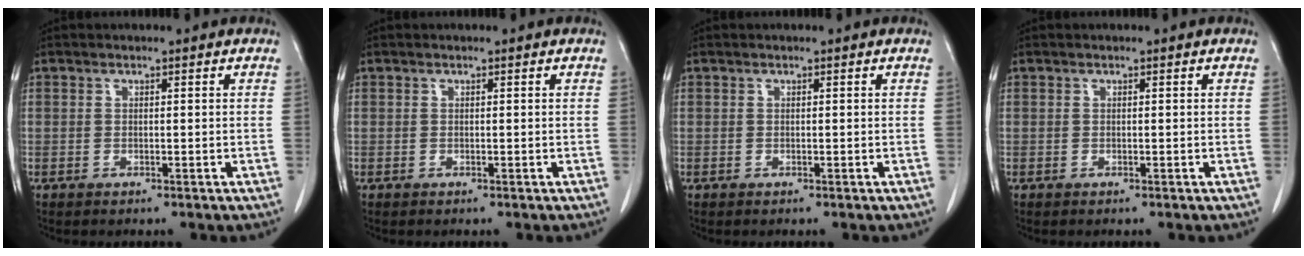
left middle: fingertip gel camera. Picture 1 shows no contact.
{"total": 0.0}
{"total": 0.0}
{"total": 0.0}